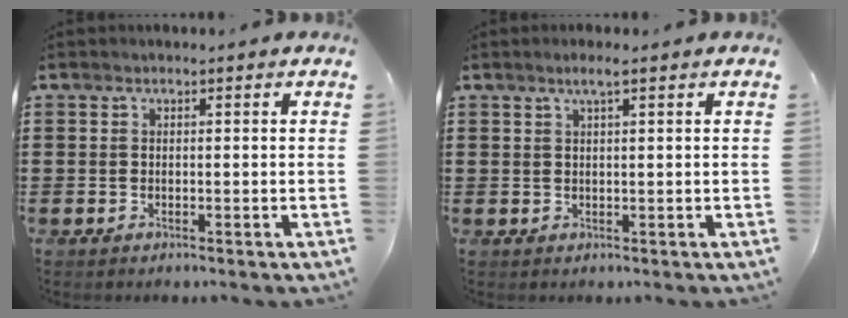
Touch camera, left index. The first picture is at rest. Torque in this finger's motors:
{"motor_torque": [0.25, 0.28, 0.05, 0.00]}